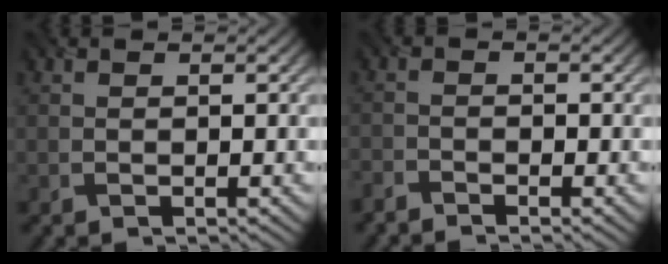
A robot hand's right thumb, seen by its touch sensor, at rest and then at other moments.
{"total": 2.2, "force": [-2.1, 0.3, 0.5], "torque": [-0.011, -0.009, -0.047]}